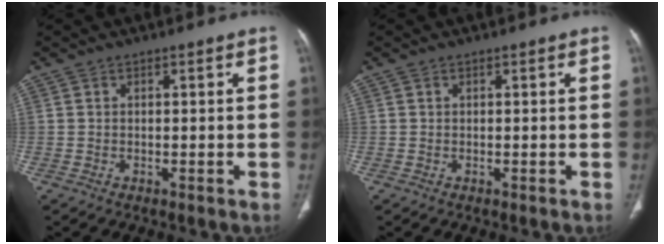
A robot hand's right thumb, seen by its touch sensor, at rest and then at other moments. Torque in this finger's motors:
{"motor_torque": [0.40, 0.16, -0.30, 0.18, -0.02]}